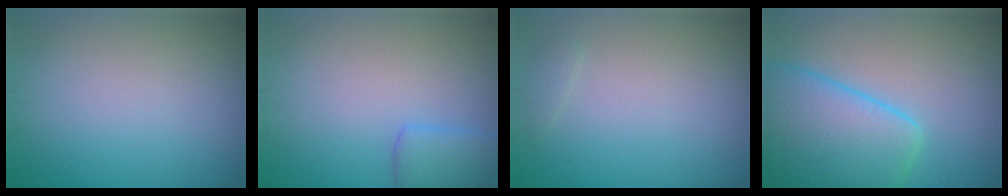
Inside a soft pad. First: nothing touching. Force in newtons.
{"total": 2.5, "press": 2.5, "slide": 0.2}
{"total": 0.6, "press": 0.6, "slide": 0.1}
{"total": 7.9, "press": 7.9, "slide": 0.4}